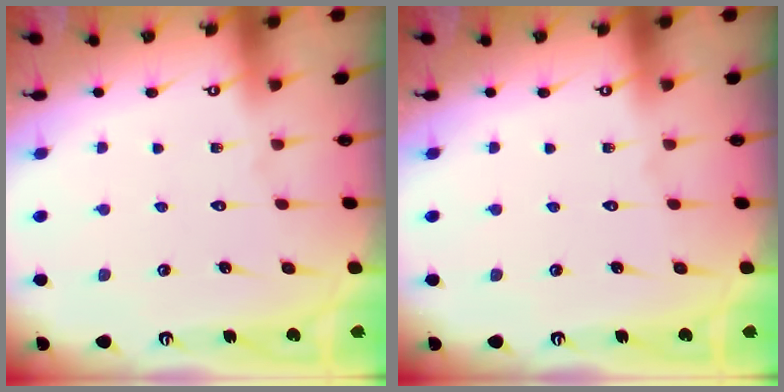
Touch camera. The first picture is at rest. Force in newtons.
{"total": 0.0}